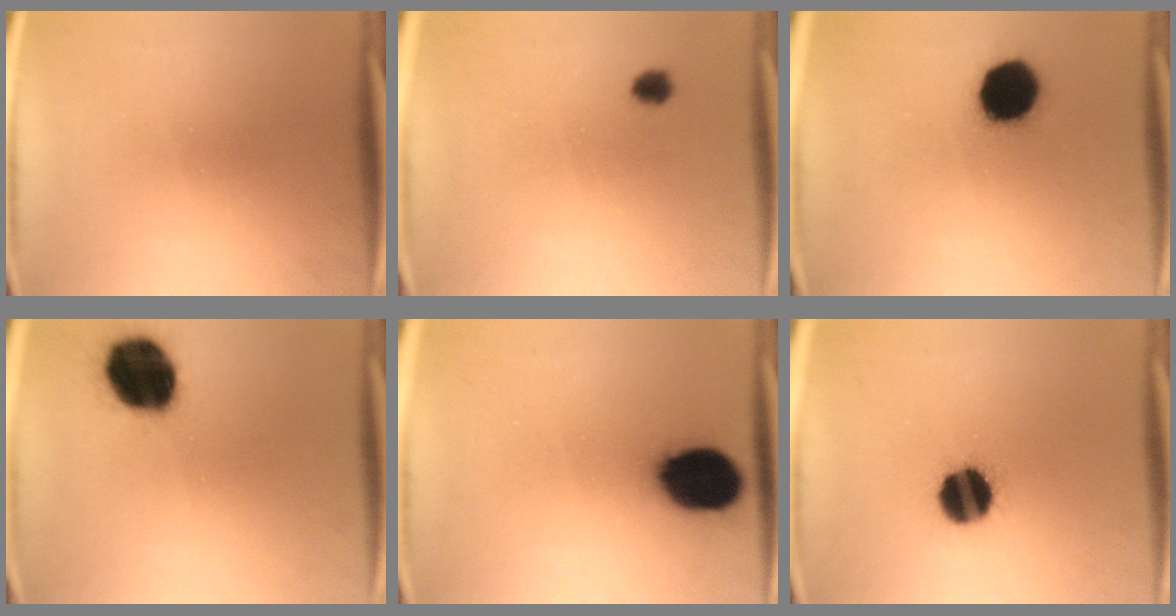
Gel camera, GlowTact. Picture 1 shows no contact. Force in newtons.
{"total": 2.1}
{"total": 14.6}
{"total": 18.5}
{"total": 15.5}
{"total": 12.8}